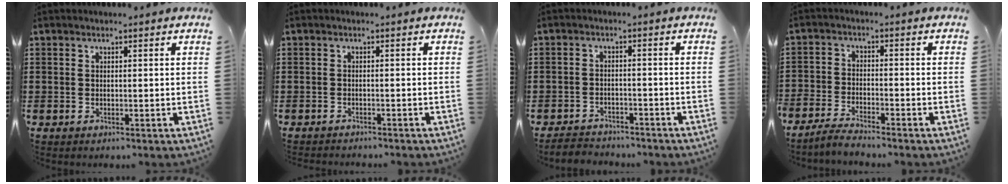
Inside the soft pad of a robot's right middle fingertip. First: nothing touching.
{"total": 0.9, "force": [-0.9, 0.0, 0.0], "torque": [-0.002, 0.000, -0.018]}
{"total": 2.9, "force": [-2.8, 0.6, -0.2], "torque": [-0.003, 0.000, -0.062]}
{"total": 3.3, "force": [-3.2, 0.3, 0.6], "torque": [-0.021, 0.007, -0.069]}